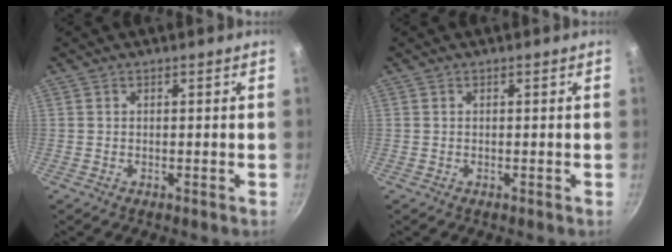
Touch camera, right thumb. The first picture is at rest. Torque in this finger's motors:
{"motor_torque": [-0.11, 0.06, 0.03, 0.01, 0.01]}